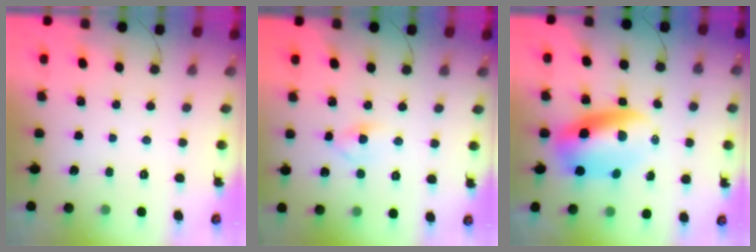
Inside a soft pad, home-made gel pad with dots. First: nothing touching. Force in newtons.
{"total": 3.8, "press": 3.6, "slide": 1.1}
{"total": 10.5, "press": 10.2, "slide": 2.5}